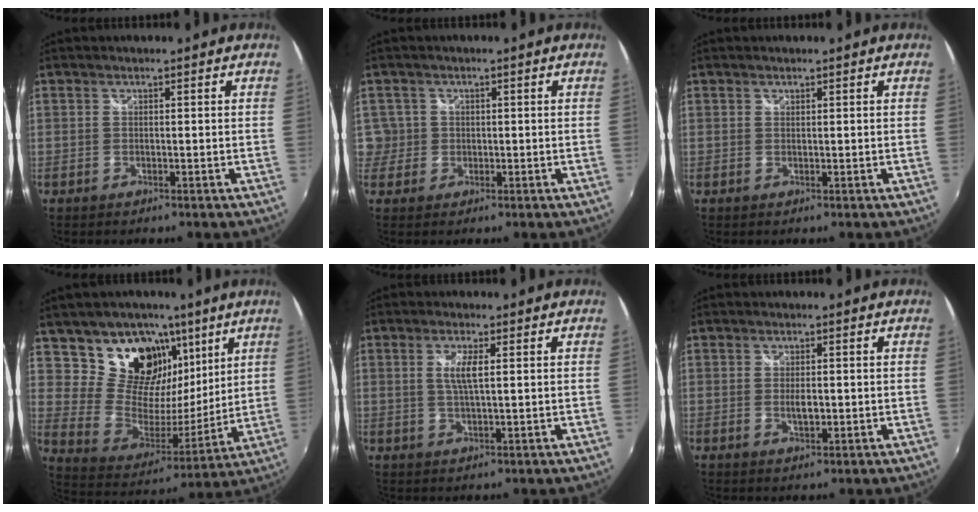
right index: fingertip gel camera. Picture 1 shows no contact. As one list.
[{"total": 3.9, "force": [0.2, 3.9, 0.3], "torque": [0.006, 0.013, 0.007]}, {"total": 0.0}, {"total": 17.7, "force": [10.4, 12.1, 7.9], "torque": [-0.153, -0.001, 0.194]}, {"total": 3.8, "force": [0.8, 0.6, 3.7], "torque": [-0.071, -0.004, 0.015]}, {"total": 2.6, "force": [-0.2, 1.2, 2.3], "torque": [-0.038, -0.004, -0.002]}]